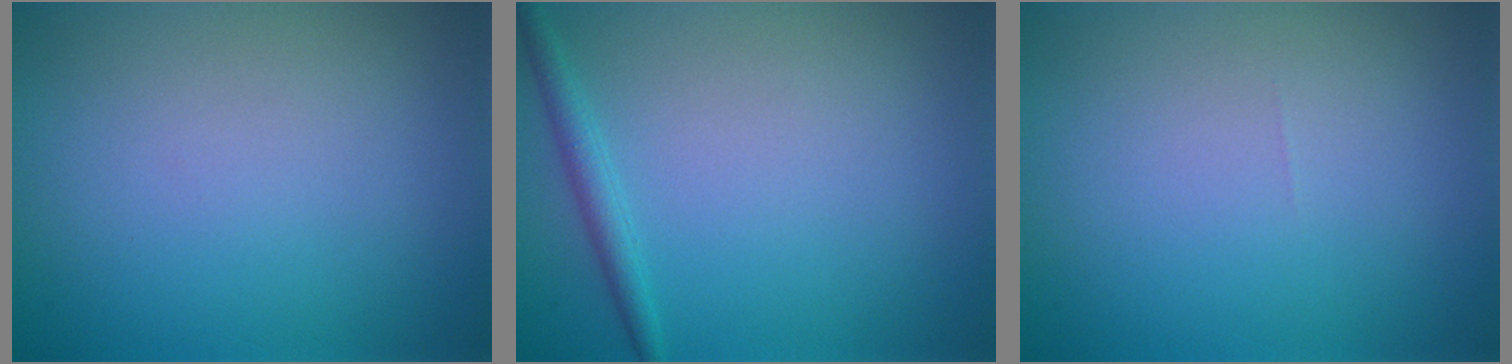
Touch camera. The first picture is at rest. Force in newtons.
{"total": 1.6, "press": 1.6, "slide": 0.0}
{"total": 0.0}